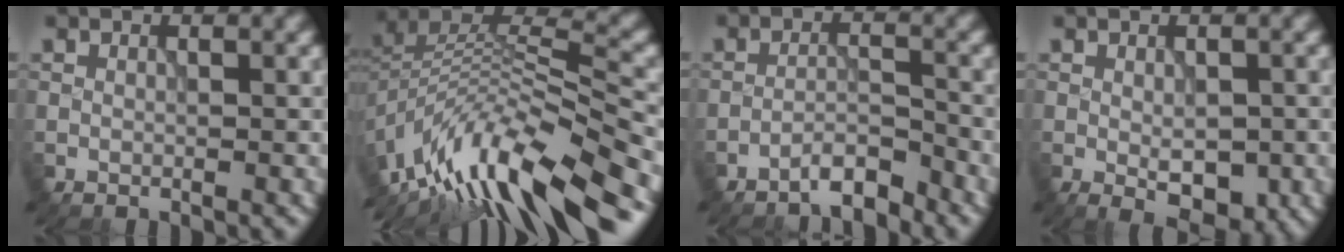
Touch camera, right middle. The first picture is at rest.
{"total": 12.5, "force": [-7.5, 4.4, 9.0], "torque": [-0.181, 0.024, -0.132]}
{"total": 2.8, "force": [-2.6, 0.4, 1.0], "torque": [-0.012, 0.009, -0.050]}
{"total": 3.9, "force": [-1.1, 1.8, 3.2], "torque": [-0.047, -0.010, -0.011]}